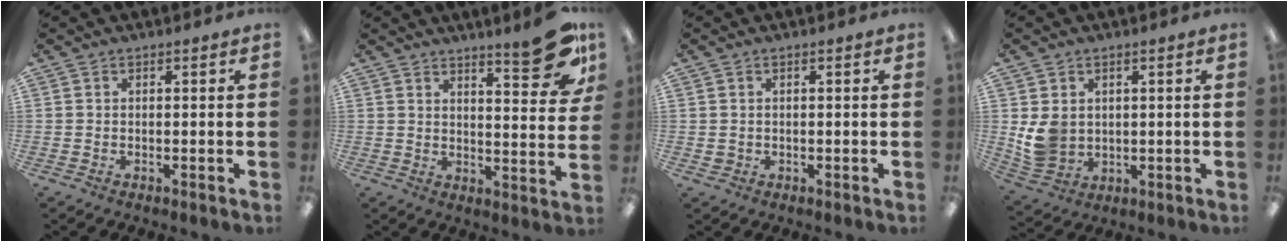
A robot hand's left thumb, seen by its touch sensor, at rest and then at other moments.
{"total": 12.9, "force": [8.6, 2.8, 9.2], "torque": [-0.107, -0.056, 0.133]}
{"total": 1.1, "force": [0.3, 1.0, 0.2], "torque": [-0.007, 0.004, 0.005]}
{"total": 6.7, "force": [1.4, 5.7, 3.3], "torque": [-0.064, 0.001, 0.032]}